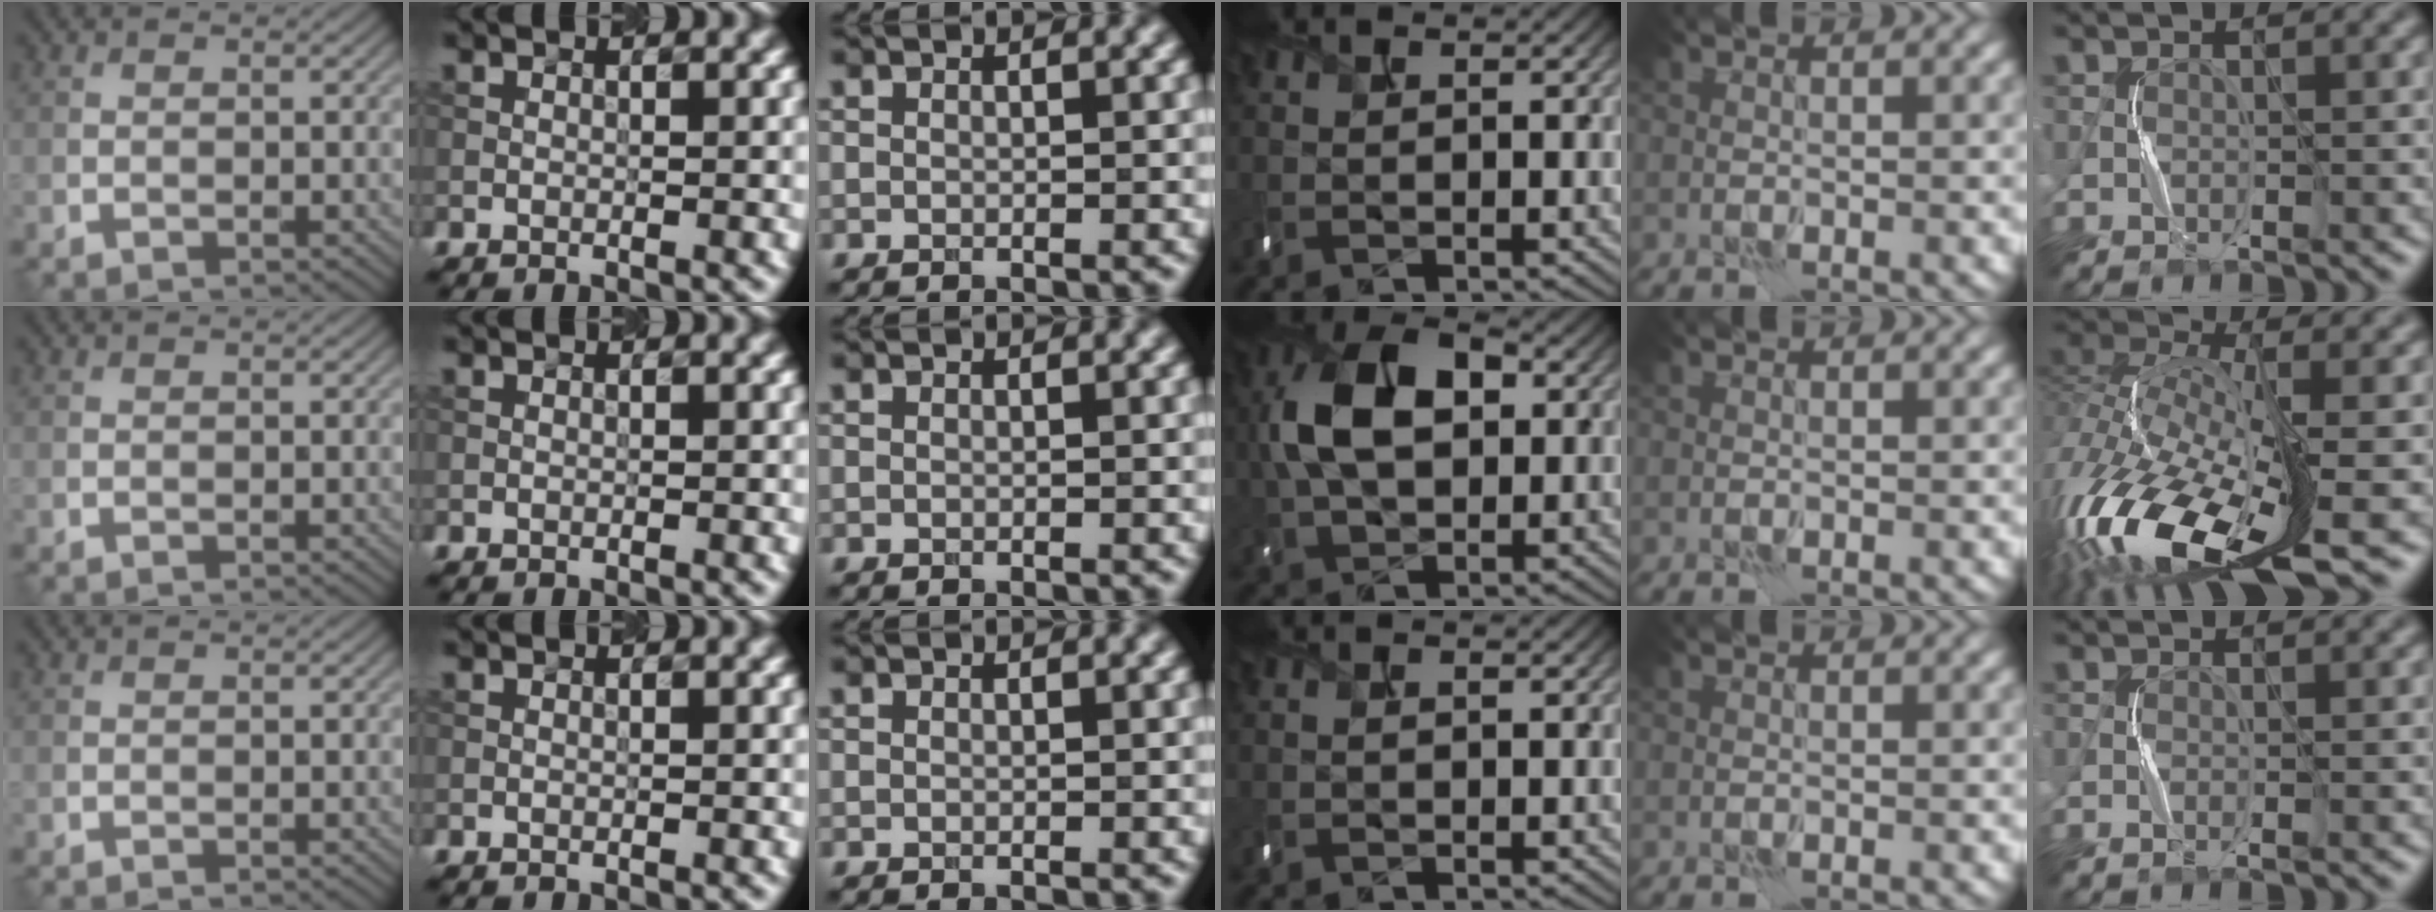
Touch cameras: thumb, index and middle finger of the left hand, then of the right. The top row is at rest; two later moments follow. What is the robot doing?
{"motion": "shake", "object": "handbell"}